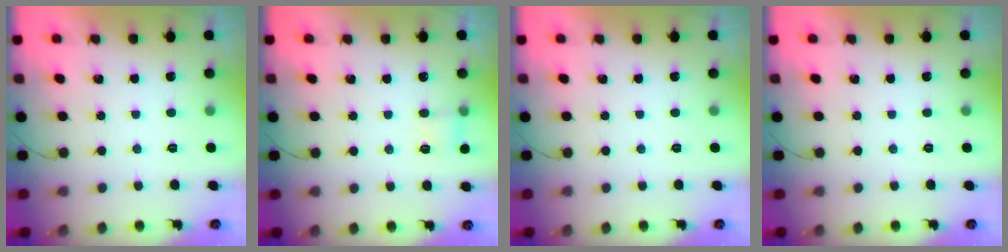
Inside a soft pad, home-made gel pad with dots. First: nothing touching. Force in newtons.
{"total": 4.0, "press": 3.8, "slide": 1.2}
{"total": 0.0}
{"total": 0.0}